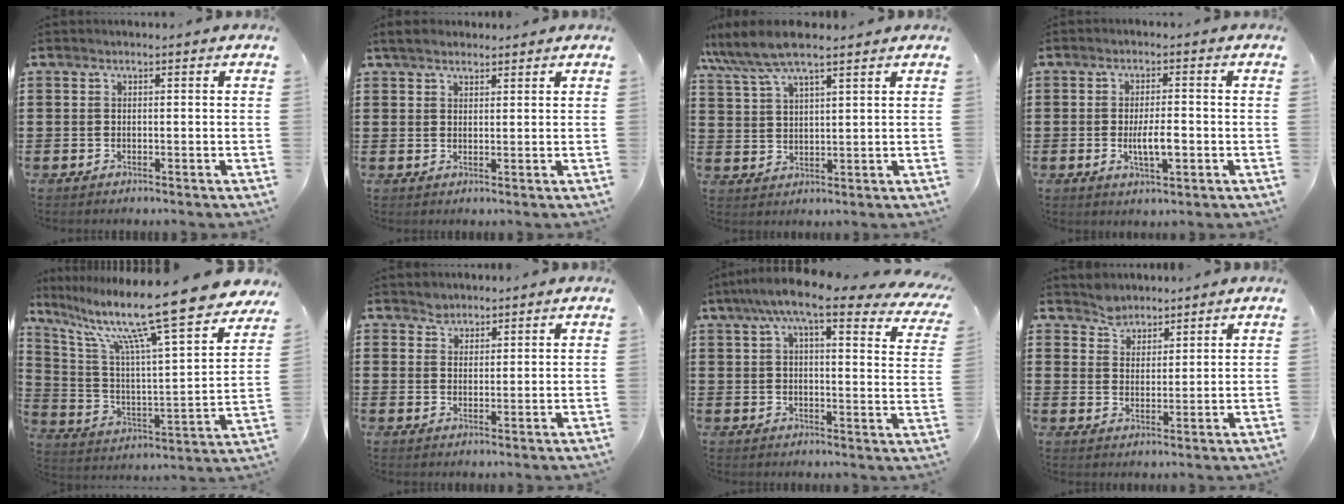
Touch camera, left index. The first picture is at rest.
{"total": 2.7, "force": [2.3, 1.0, 1.0], "torque": [-0.025, 0.005, 0.044]}
{"total": 7.0, "force": [5.8, 1.3, 3.7], "torque": [-0.088, -0.013, 0.105]}
{"total": 5.1, "force": [-0.9, 1.6, 4.7], "torque": [-0.088, 0.000, -0.018]}
{"total": 15.2, "force": [11.4, 0.6, 10.1], "torque": [-0.211, -0.076, 0.179]}
{"total": 2.2, "force": [1.8, 1.2, -0.2], "torque": [-0.004, 0.003, 0.035]}
{"total": 9.8, "force": [7.4, 1.2, 6.2], "torque": [-0.129, -0.020, 0.127]}
{"total": 3.3, "force": [3.0, 1.4, -0.7], "torque": [-0.001, 0.002, 0.058]}